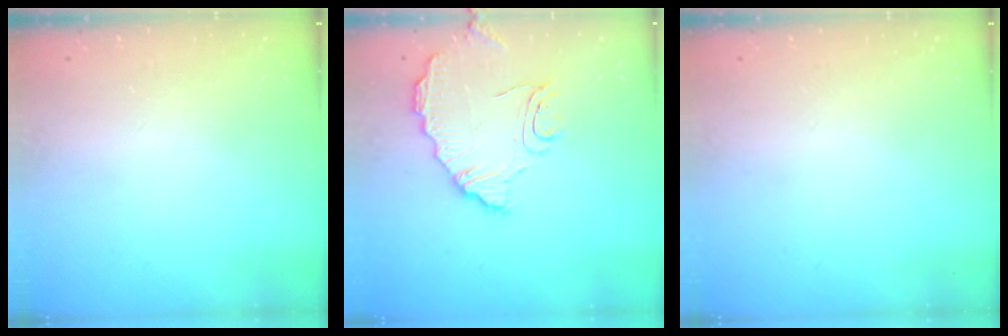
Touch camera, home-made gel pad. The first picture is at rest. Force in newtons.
{"total": 10.5, "press": 10.5, "slide": 0.5}
{"total": 0.0}